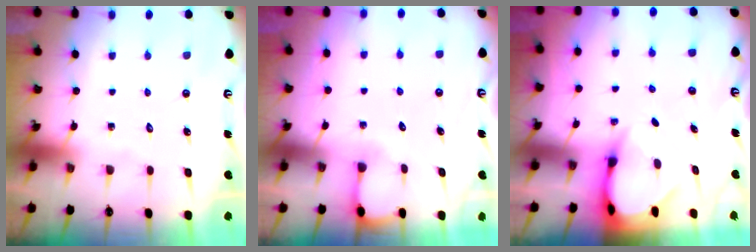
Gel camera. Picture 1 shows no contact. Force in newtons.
{"total": 2.5, "press": 2.5, "slide": 0.2}
{"total": 3.9, "press": 3.9, "slide": 0.3}